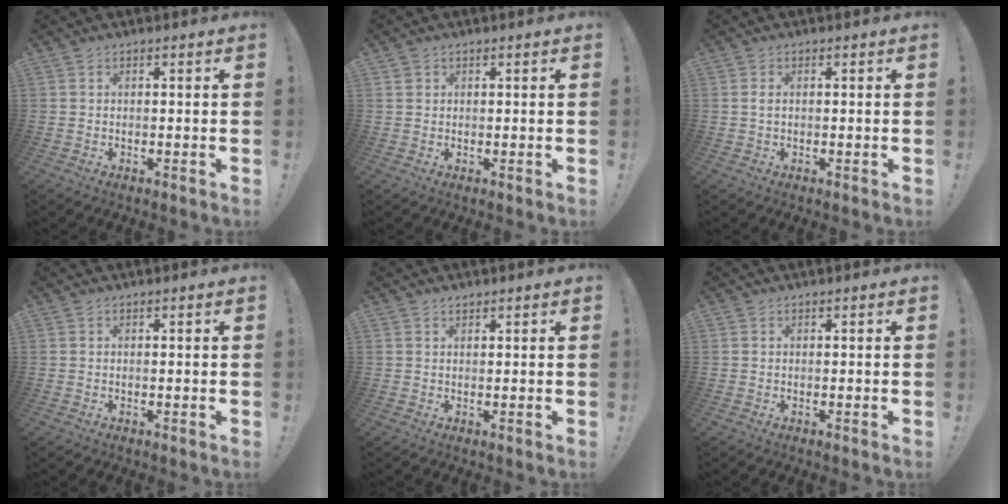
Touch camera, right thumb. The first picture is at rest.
{"total": 1.1, "force": [0.7, 0.8, 0.2], "torque": [-0.002, 0.001, 0.013]}
{"total": 1.0, "force": [0.2, 0.5, 0.9], "torque": [-0.019, 0.004, 0.003]}
{"total": 0.0}
{"total": 0.9, "force": [0.8, 0.4, 0.3], "torque": [-0.006, -0.001, 0.016]}
{"total": 0.0}